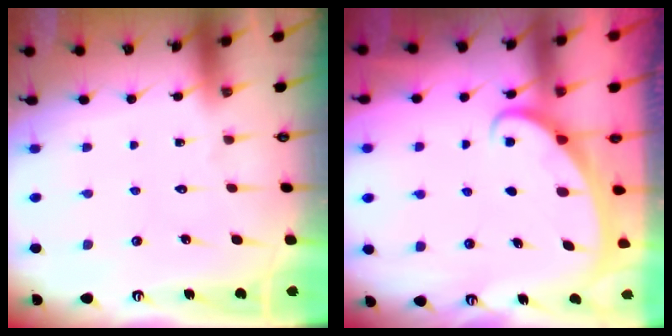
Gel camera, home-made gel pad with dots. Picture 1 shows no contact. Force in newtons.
{"total": 2.3, "press": 2.3, "slide": 0.3}